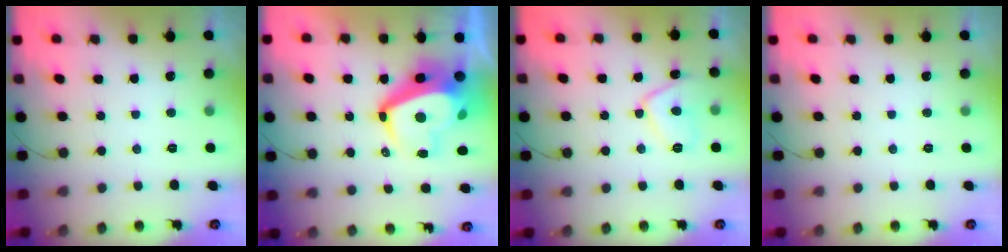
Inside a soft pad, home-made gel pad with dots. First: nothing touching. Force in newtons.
{"total": 13.8, "press": 13.7, "slide": 1.6}
{"total": 9.1, "press": 9.0, "slide": 0.6}
{"total": 0.0}